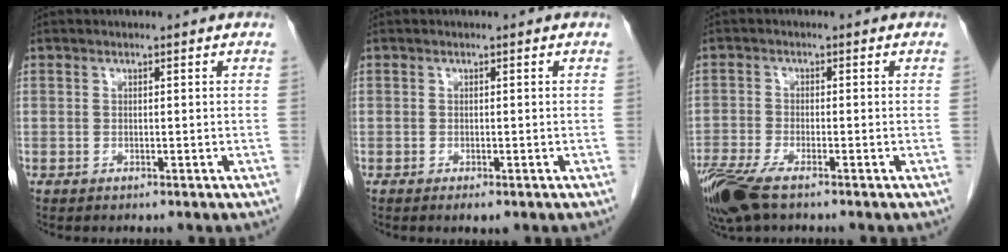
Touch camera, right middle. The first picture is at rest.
{"total": 1.4, "force": [-0.8, 0.5, 1.0], "torque": [-0.012, -0.002, -0.007]}
{"total": 7.9, "force": [-5.5, 2.0, 5.3], "torque": [-0.106, -0.019, -0.103]}